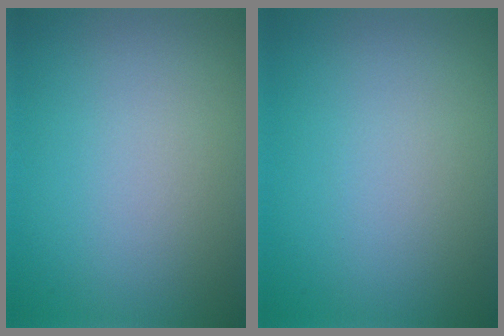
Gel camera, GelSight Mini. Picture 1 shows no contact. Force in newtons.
{"total": 0.0}